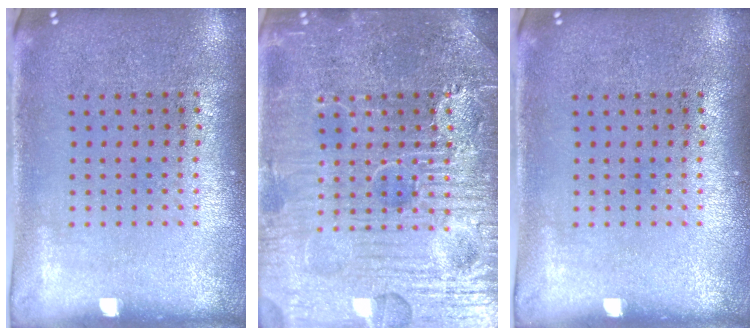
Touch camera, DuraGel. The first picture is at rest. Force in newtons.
{"total": 7.6, "press": 7.6, "slide": 0.9}
{"total": 0.0}